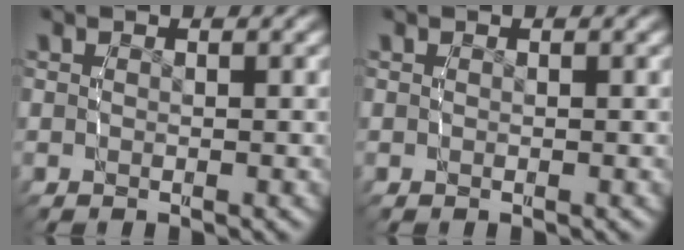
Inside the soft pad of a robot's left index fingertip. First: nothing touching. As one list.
[{"total": 0.0}]